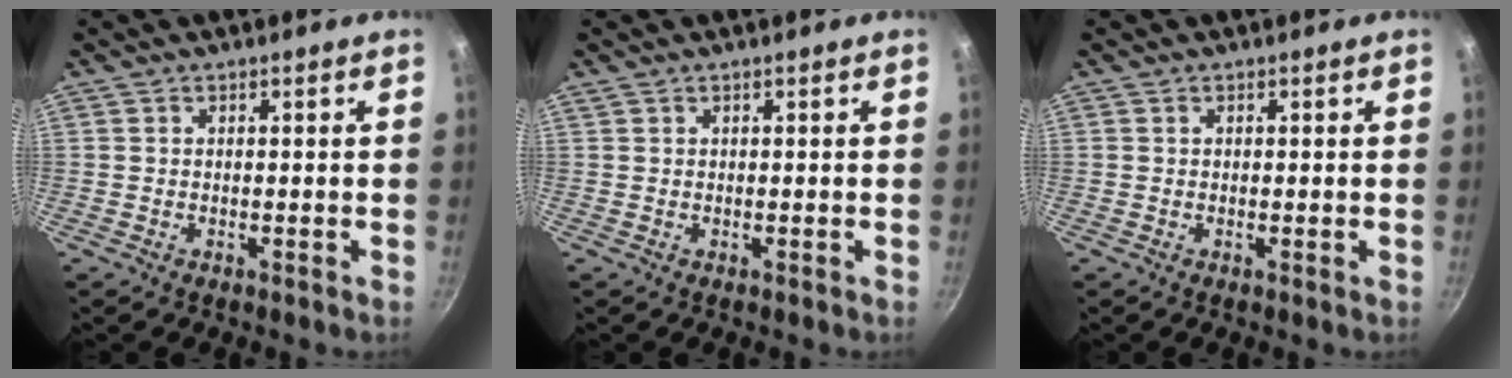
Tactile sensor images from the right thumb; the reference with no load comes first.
{"total": 0.0}
{"total": 0.0}